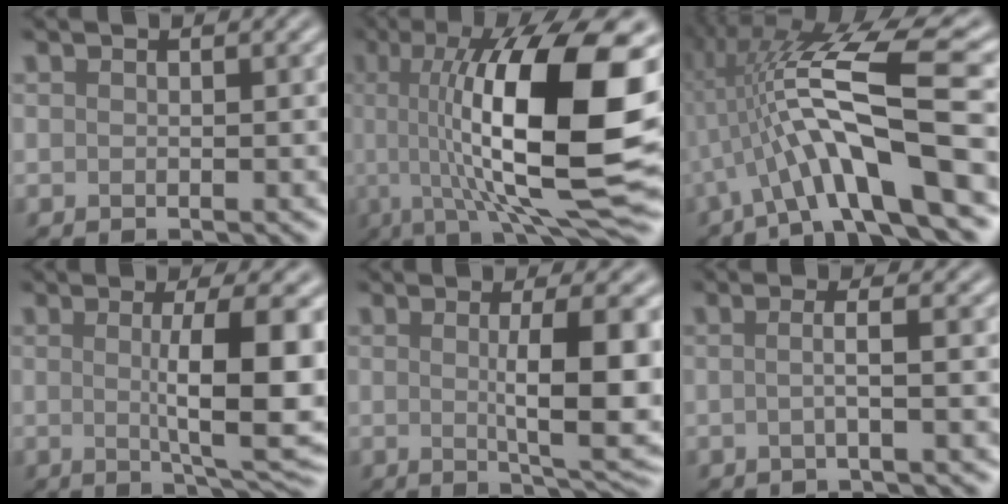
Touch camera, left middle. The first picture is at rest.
{"total": 16.0, "force": [1.3, 4.5, 15.3], "torque": [-0.233, 0.004, 0.029]}
{"total": 11.2, "force": [-1.0, 2.3, 10.9], "torque": [-0.193, 0.021, -0.016]}
{"total": 8.6, "force": [0.2, 1.8, 8.4], "torque": [-0.113, -0.004, 0.012]}
{"total": 7.7, "force": [0.1, 1.6, 7.5], "torque": [-0.103, -0.003, 0.012]}
{"total": 1.9, "force": [-0.2, 0.4, 1.8], "torque": [-0.026, -0.001, -0.007]}